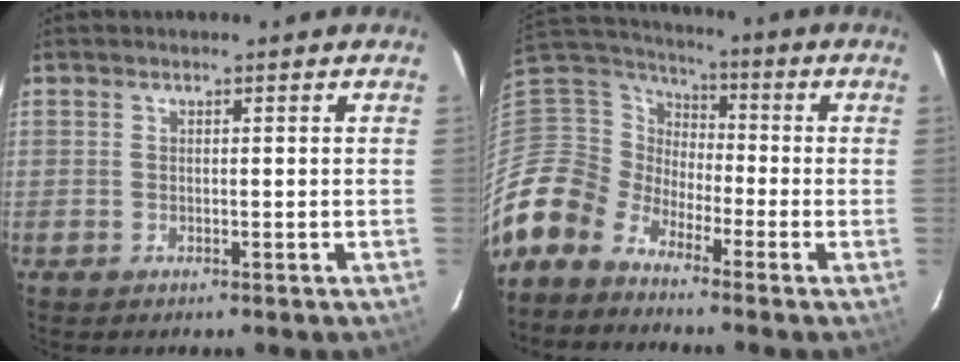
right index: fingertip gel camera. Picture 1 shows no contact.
{"total": 10.8, "force": [-8.1, 6.7, 2.3], "torque": [-0.068, 0.026, -0.184]}